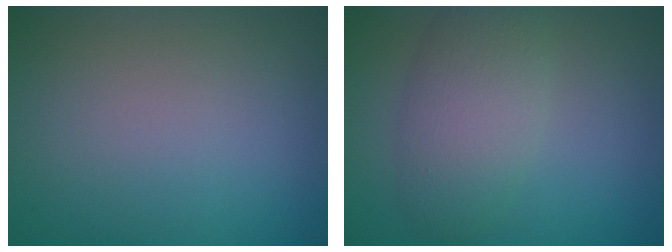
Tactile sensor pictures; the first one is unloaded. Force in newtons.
{"total": 4.6, "press": 4.6, "slide": 0.1}